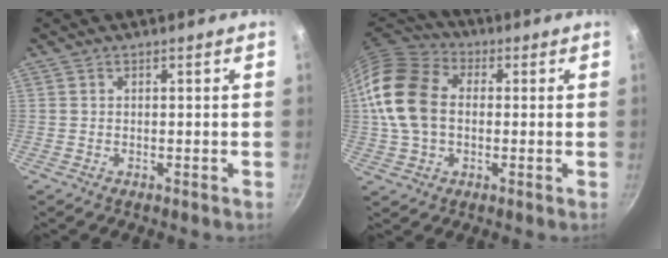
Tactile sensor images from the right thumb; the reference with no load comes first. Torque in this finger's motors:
{"motor_torque": [-0.80, 1.60, 1.70, 0.03, 0.52]}